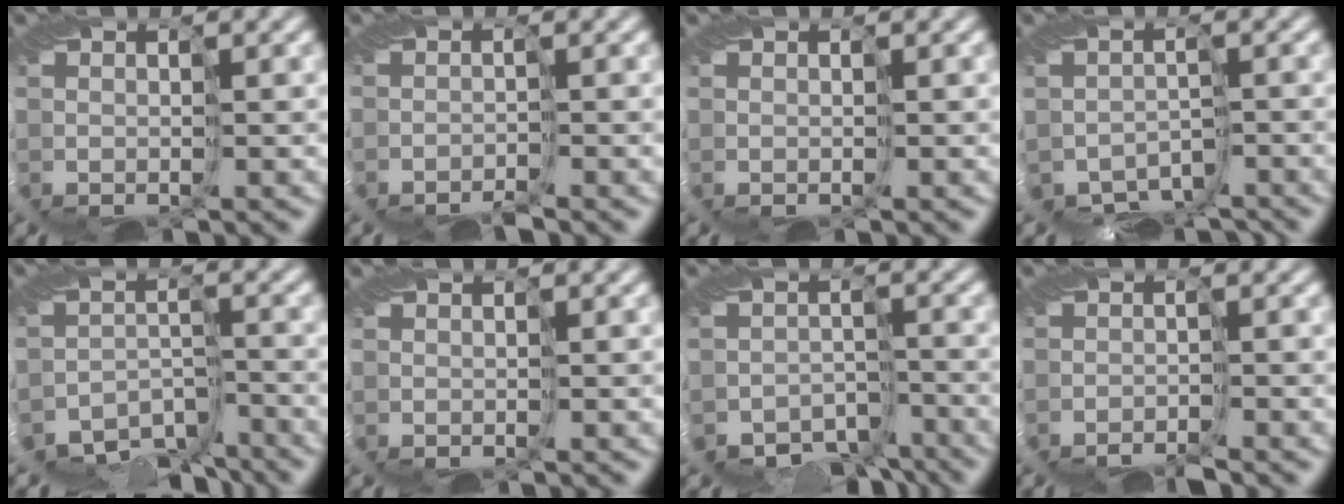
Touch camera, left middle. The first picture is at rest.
{"total": 1.9, "force": [-1.9, -0.2, -0.1], "torque": [0.013, -0.002, -0.041]}
{"total": 0.0}
{"total": 4.2, "force": [-4.0, 1.5, 0.1], "torque": [0.003, -0.018, -0.069]}
{"total": 8.6, "force": [-8.3, 2.2, 0.8], "torque": [-0.002, -0.012, -0.133]}
{"total": 0.0}
{"total": 7.0, "force": [-6.0, 3.4, 0.9], "torque": [-0.002, -0.018, -0.093]}
{"total": 2.8, "force": [-2.8, 0.2, 0.4], "torque": [0.011, -0.001, -0.050]}